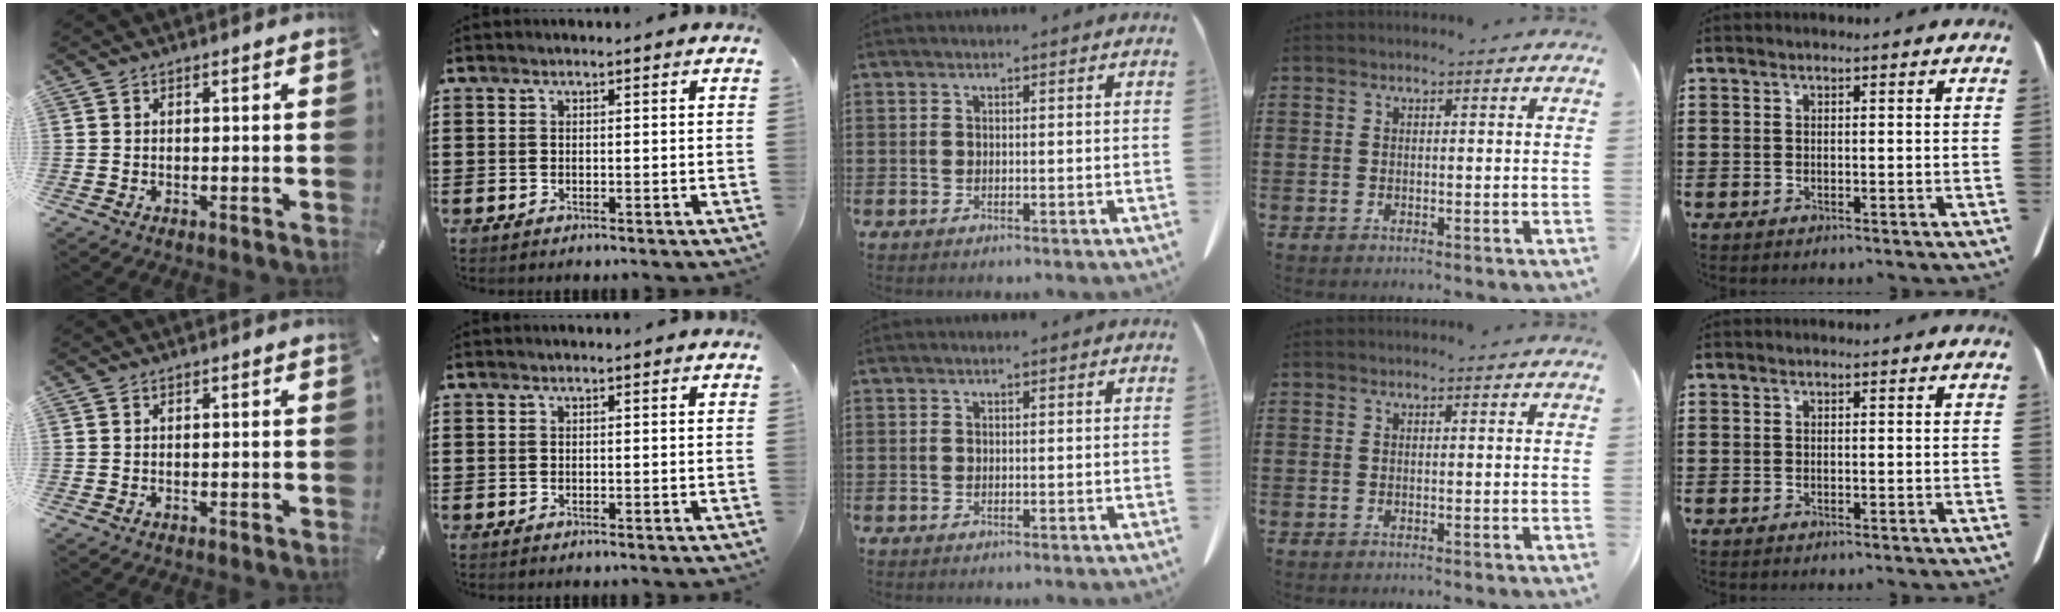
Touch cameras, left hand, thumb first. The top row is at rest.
{}